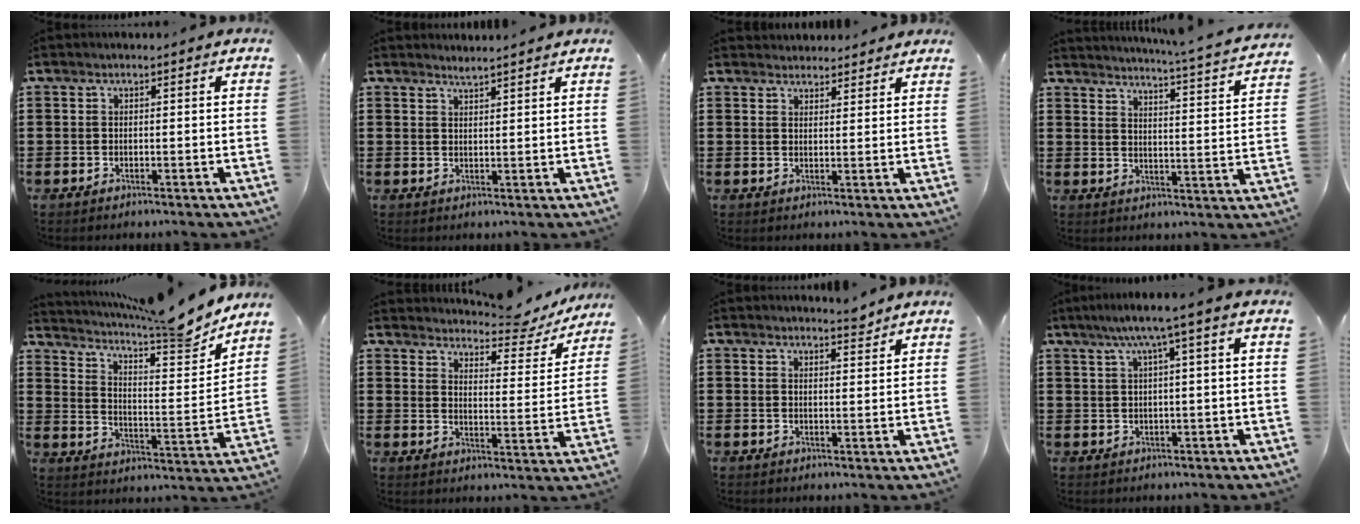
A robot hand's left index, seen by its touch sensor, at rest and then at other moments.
{"total": 1.8, "force": [1.8, -0.2, 0.3], "torque": [-0.009, -0.001, 0.034]}
{"total": 2.4, "force": [2.4, 0.4, -0.3], "torque": [-0.001, -0.005, 0.046]}
{"total": 3.8, "force": [3.5, -1.0, 1.1], "torque": [-0.034, -0.040, 0.048]}
{"total": 9.3, "force": [8.2, 0.6, 4.5], "torque": [-0.088, -0.063, 0.131]}
{"total": 5.5, "force": [5.2, 0.8, 1.4], "torque": [-0.032, -0.042, 0.084]}
{"total": 2.7, "force": [2.7, 0.2, 0.7], "torque": [-0.011, -0.007, 0.048]}
{"total": 4.1, "force": [1.4, -0.4, 3.8], "torque": [-0.076, -0.001, 0.018]}